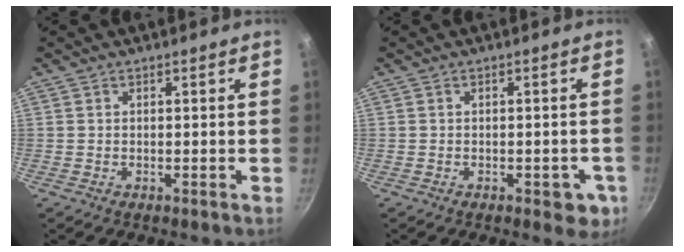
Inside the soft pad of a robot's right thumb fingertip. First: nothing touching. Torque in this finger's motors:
{"motor_torque": [0.50, 0.58, -0.18, 0.08, 0.15]}